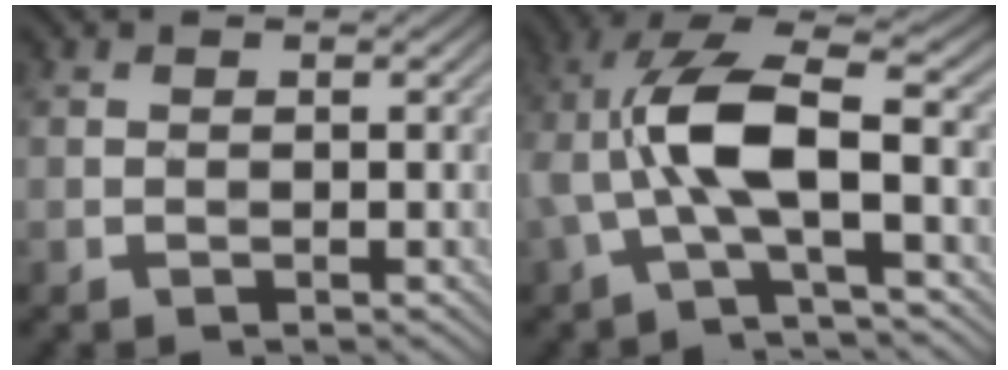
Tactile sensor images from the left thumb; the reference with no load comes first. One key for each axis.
{"total": 9.6, "fx": -0.7, "fy": 3.4, "fz": 8.9, "tx": -0.197, "ty": 0.018, "tz": -0.020}